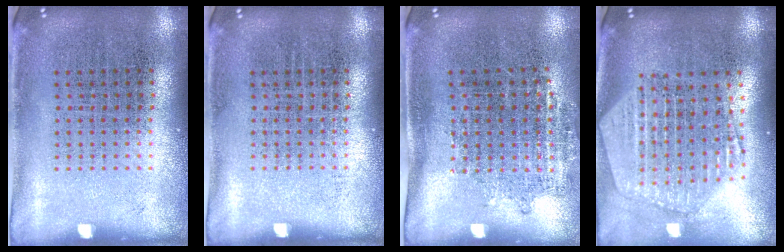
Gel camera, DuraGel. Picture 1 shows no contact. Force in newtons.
{"total": 0.0}
{"total": 1.1, "press": 0.9, "slide": 0.7}
{"total": 2.5, "press": 2.1, "slide": 1.3}